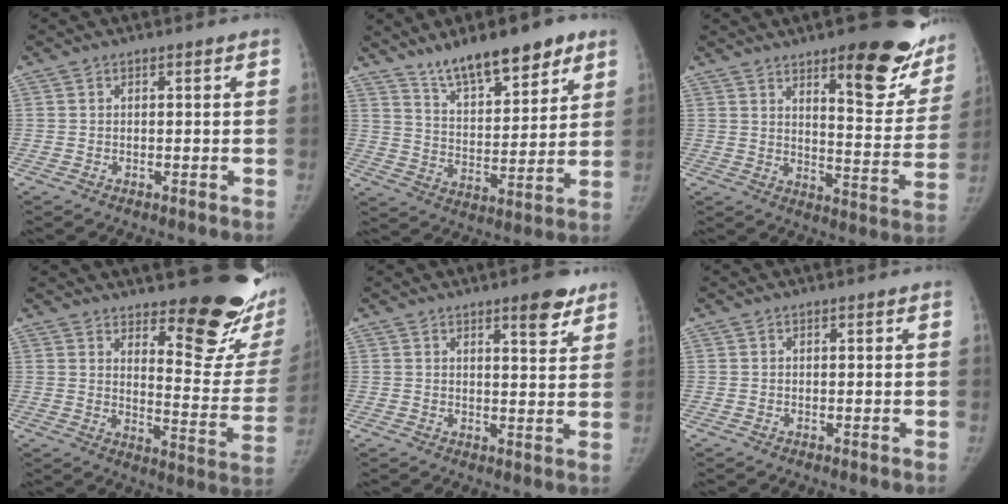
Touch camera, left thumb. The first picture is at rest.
{"total": 15.3, "force": [11.0, 5.0, 9.3], "torque": [-0.114, -0.060, 0.188]}
{"total": 21.5, "force": [12.8, 6.8, 15.8], "torque": [-0.151, -0.077, 0.171]}
{"total": 21.1, "force": [14.6, 6.2, 13.9], "torque": [-0.144, -0.126, 0.190]}
{"total": 5.8, "force": [3.9, 1.7, 3.9], "torque": [-0.038, -0.024, 0.051]}
{"total": 0.0}